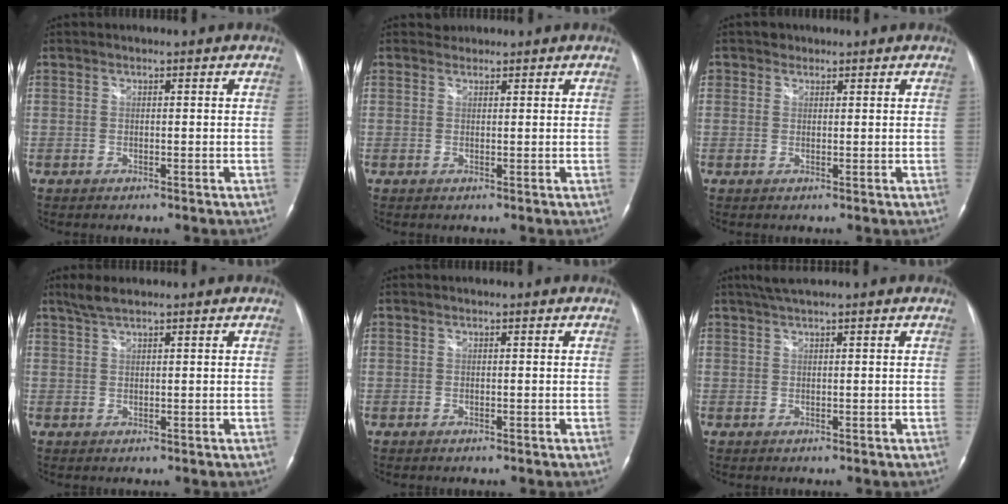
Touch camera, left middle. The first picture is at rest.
{"total": 1.0, "force": [0.8, 0.3, -0.4], "torque": [0.001, 0.006, 0.012]}
{"total": 1.4, "force": [0.8, 1.1, 0.0], "torque": [0.007, -0.001, 0.008]}
{"total": 2.7, "force": [2.2, 0.3, 1.5], "torque": [-0.039, 0.009, 0.047]}
{"total": 0.0}
{"total": 2.9, "force": [2.3, -0.2, 1.8], "torque": [-0.038, 0.018, 0.045]}